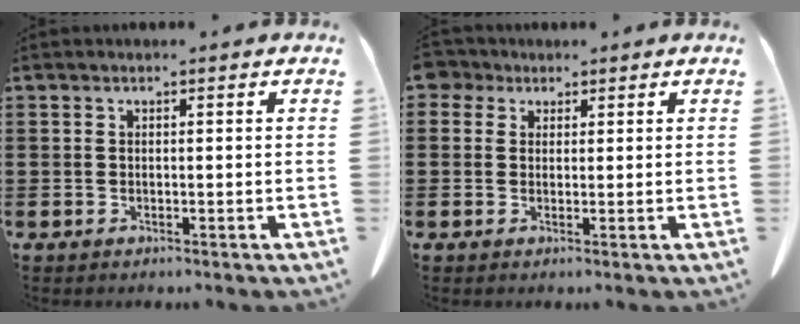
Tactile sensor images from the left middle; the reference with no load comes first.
{"total": 2.5, "force": [1.6, 1.8, 0.8], "torque": [-0.017, 0.005, 0.027]}